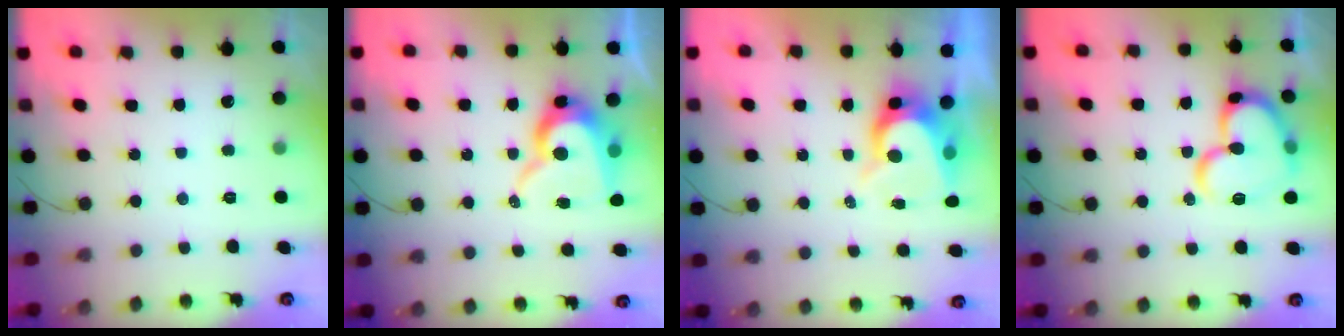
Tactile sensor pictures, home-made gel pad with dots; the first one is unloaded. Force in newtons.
{"total": 12.7, "press": 12.7, "slide": 1.0}
{"total": 8.7, "press": 8.6, "slide": 0.5}
{"total": 18.5, "press": 18.4, "slide": 1.9}